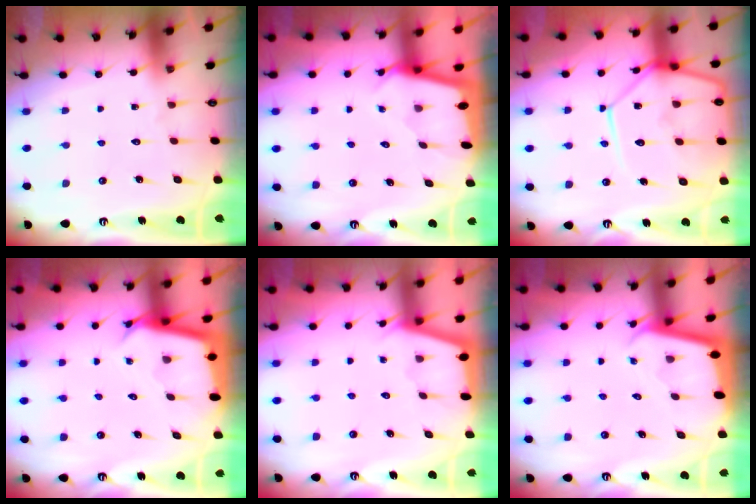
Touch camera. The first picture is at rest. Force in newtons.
{"total": 1.6, "press": 1.6, "slide": 0.2}
{"total": 16.4, "press": 16.4, "slide": 1.5}
{"total": 2.8, "press": 2.8, "slide": 0.2}
{"total": 2.4, "press": 2.3, "slide": 0.4}
{"total": 1.9, "press": 1.9, "slide": 0.1}